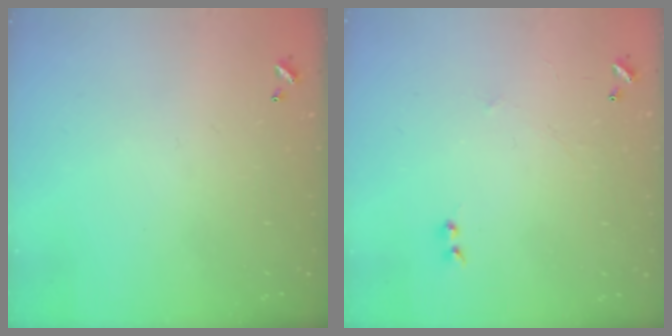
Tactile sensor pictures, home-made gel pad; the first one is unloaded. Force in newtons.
{"total": 1.2, "press": 1.2, "slide": 0.3}